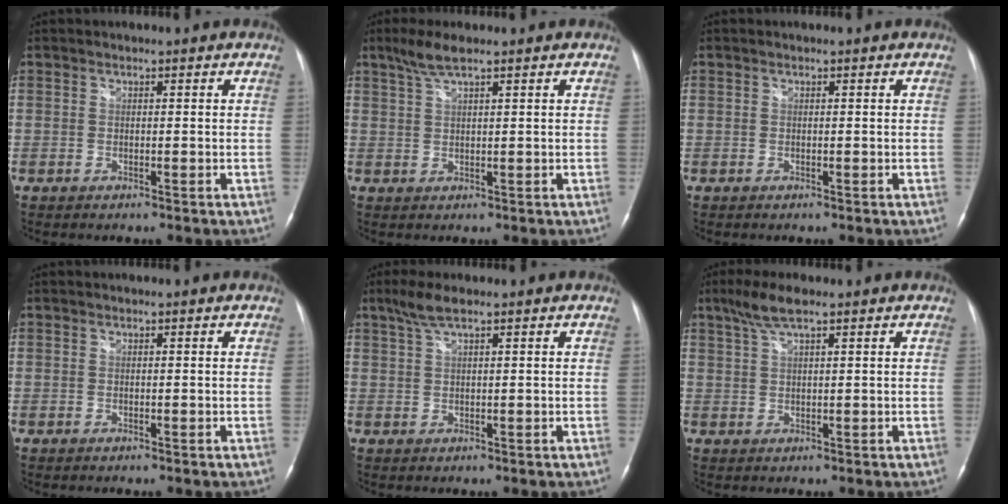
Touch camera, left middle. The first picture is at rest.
{"total": 3.7, "force": [2.7, 0.2, 2.5], "torque": [-0.062, 0.007, 0.057]}
{"total": 0.0}
{"total": 0.0}
{"total": 3.4, "force": [2.3, 0.3, 2.4], "torque": [-0.061, 0.011, 0.050]}
{"total": 4.5, "force": [3.0, 0.4, 3.2], "torque": [-0.075, 0.011, 0.062]}